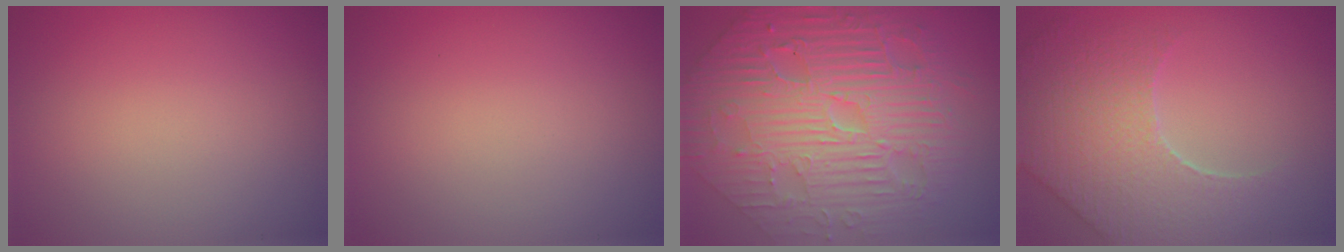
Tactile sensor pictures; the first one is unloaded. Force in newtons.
{"total": 0.0}
{"total": 11.7, "press": 7.8, "slide": 8.7}
{"total": 7.4, "press": 5.7, "slide": 4.8}